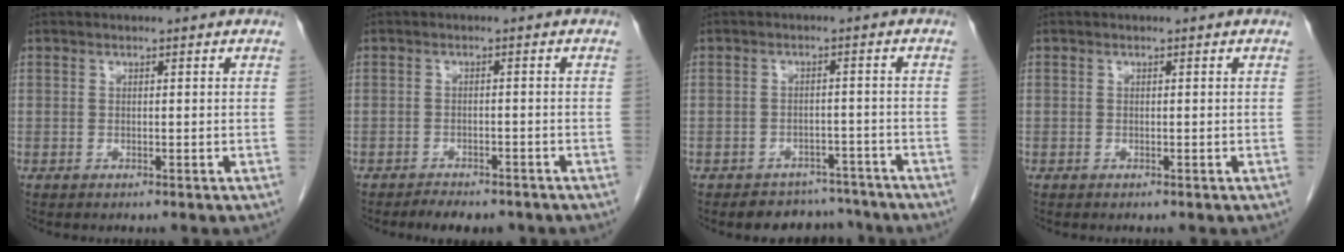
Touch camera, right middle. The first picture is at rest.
{"total": 5.3, "force": [-4.4, 2.0, 2.1], "torque": [-0.028, 0.001, -0.058]}
{"total": 5.9, "force": [-5.2, 2.8, -0.3], "torque": [0.020, 0.018, -0.069]}
{"total": 0.0}